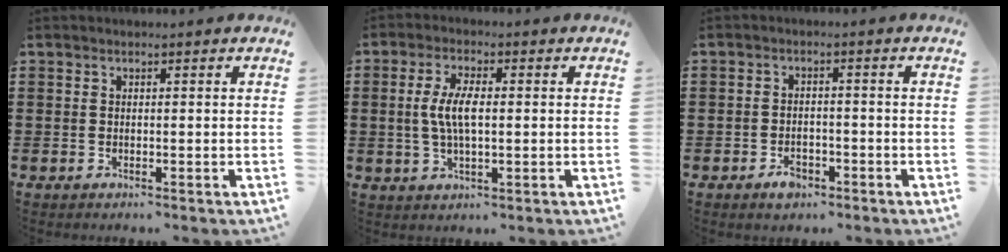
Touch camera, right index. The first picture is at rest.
{"total": 5.7, "force": [0.0, 1.9, 5.4], "torque": [-0.123, -0.005, -0.008]}
{"total": 2.6, "force": [-1.9, 1.4, 1.1], "torque": [-0.022, 0.003, -0.038]}